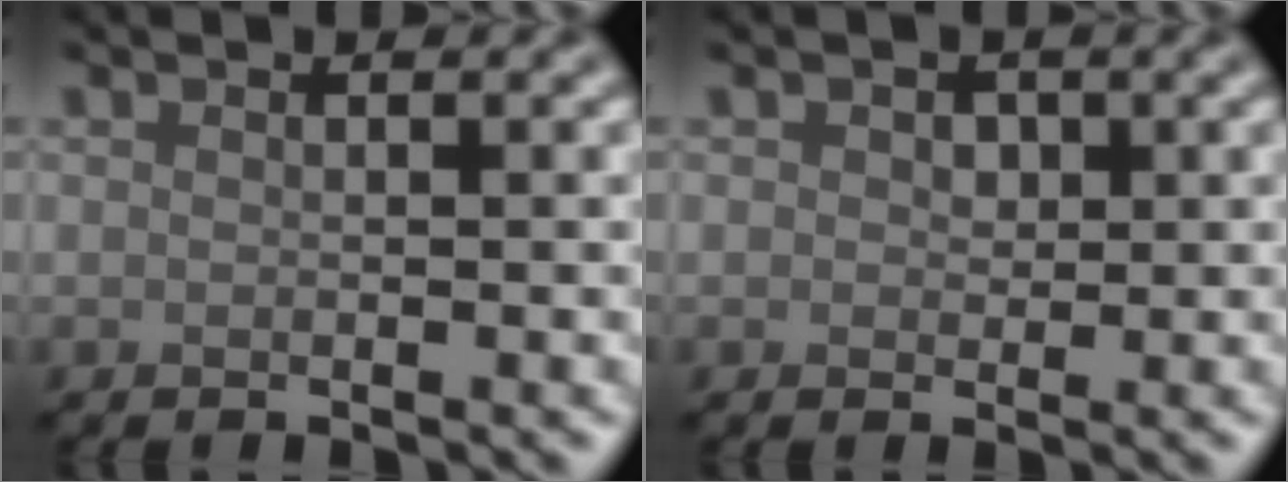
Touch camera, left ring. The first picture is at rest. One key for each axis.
{"total": 1.1, "fx": 0.3, "fy": 0.9, "fz": 0.5, "tx": -0.009, "ty": -0.002, "tz": 0.003}